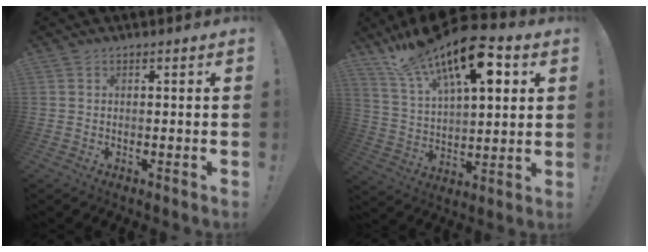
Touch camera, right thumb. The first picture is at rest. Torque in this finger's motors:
{"motor_torque": [0.95, 4.05, 1.40, 1.37, 0.60]}